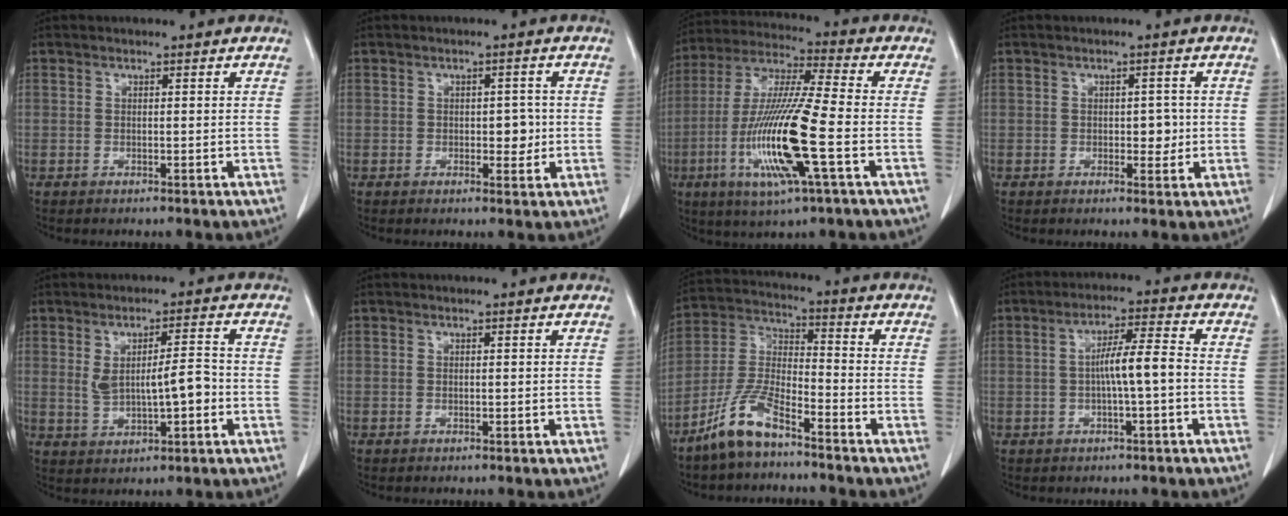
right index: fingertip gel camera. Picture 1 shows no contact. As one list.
[{"total": 2.9, "force": [-0.2, 1.7, 2.4], "torque": [-0.026, 0.001, 0.000]}, {"total": 16.8, "force": [-4.8, 0.6, 16.1], "torque": [-0.335, -0.017, -0.092]}, {"total": 2.5, "force": [-0.1, 1.5, 2.0], "torque": [-0.021, 0.001, 0.001]}, {"total": 6.4, "force": [-0.3, 1.6, 6.1], "torque": [-0.105, 0.009, 0.006]}, {"total": 0.0}, {"total": 9.4, "force": [-7.1, 2.2, 5.9], "torque": [-0.136, -0.006, -0.143]}, {"total": 5.7, "force": [-0.8, 0.1, 5.7], "torque": [-0.100, 0.012, -0.014]}]